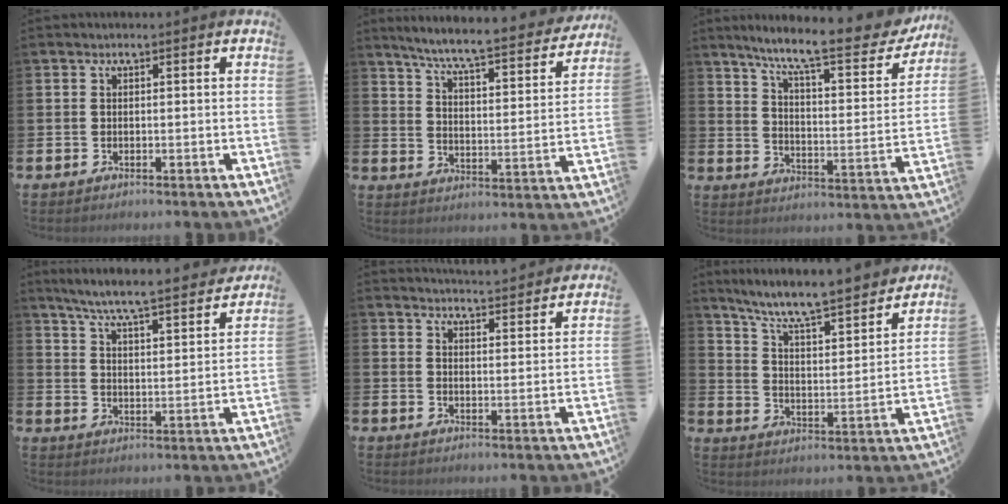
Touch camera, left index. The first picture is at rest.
{"total": 6.9, "force": [6.3, 0.4, 2.9], "torque": [-0.080, -0.050, 0.101]}
{"total": 10.5, "force": [8.7, 1.6, 5.8], "torque": [-0.122, -0.054, 0.136]}
{"total": 7.2, "force": [6.8, 0.0, 2.4], "torque": [-0.070, -0.053, 0.113]}
{"total": 4.9, "force": [4.9, -0.1, 0.1], "torque": [-0.006, -0.037, 0.085]}
{"total": 8.3, "force": [7.7, 0.6, 3.2], "torque": [-0.092, -0.062, 0.125]}